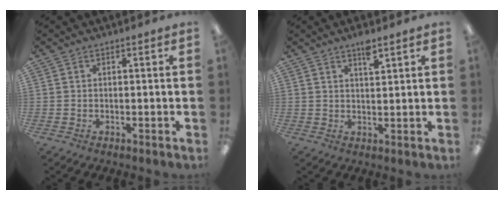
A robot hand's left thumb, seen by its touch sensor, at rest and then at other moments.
{"total": 3.9, "force": [3.1, 0.9, 2.2], "torque": [-0.035, -0.013, 0.051]}